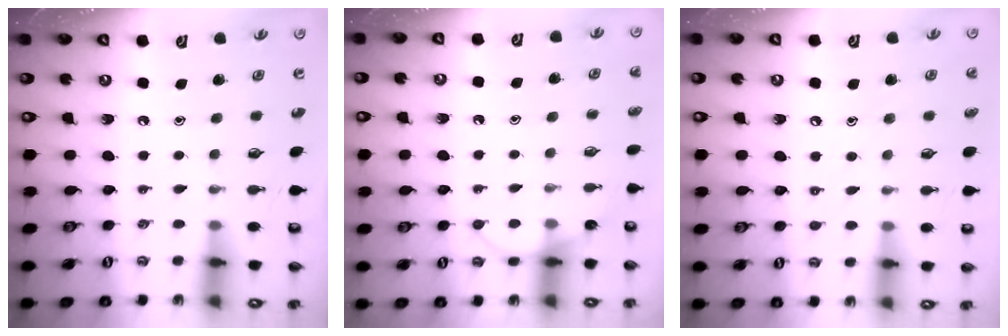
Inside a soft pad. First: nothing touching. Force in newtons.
{"total": 6.5, "press": 6.4, "slide": 0.6}
{"total": 6.2, "press": 6.2, "slide": 0.7}